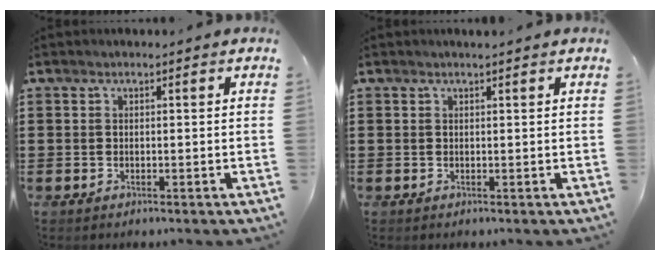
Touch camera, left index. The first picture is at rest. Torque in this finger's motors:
{"motor_torque": [0.33, -0.09, 0.11, 0.01]}